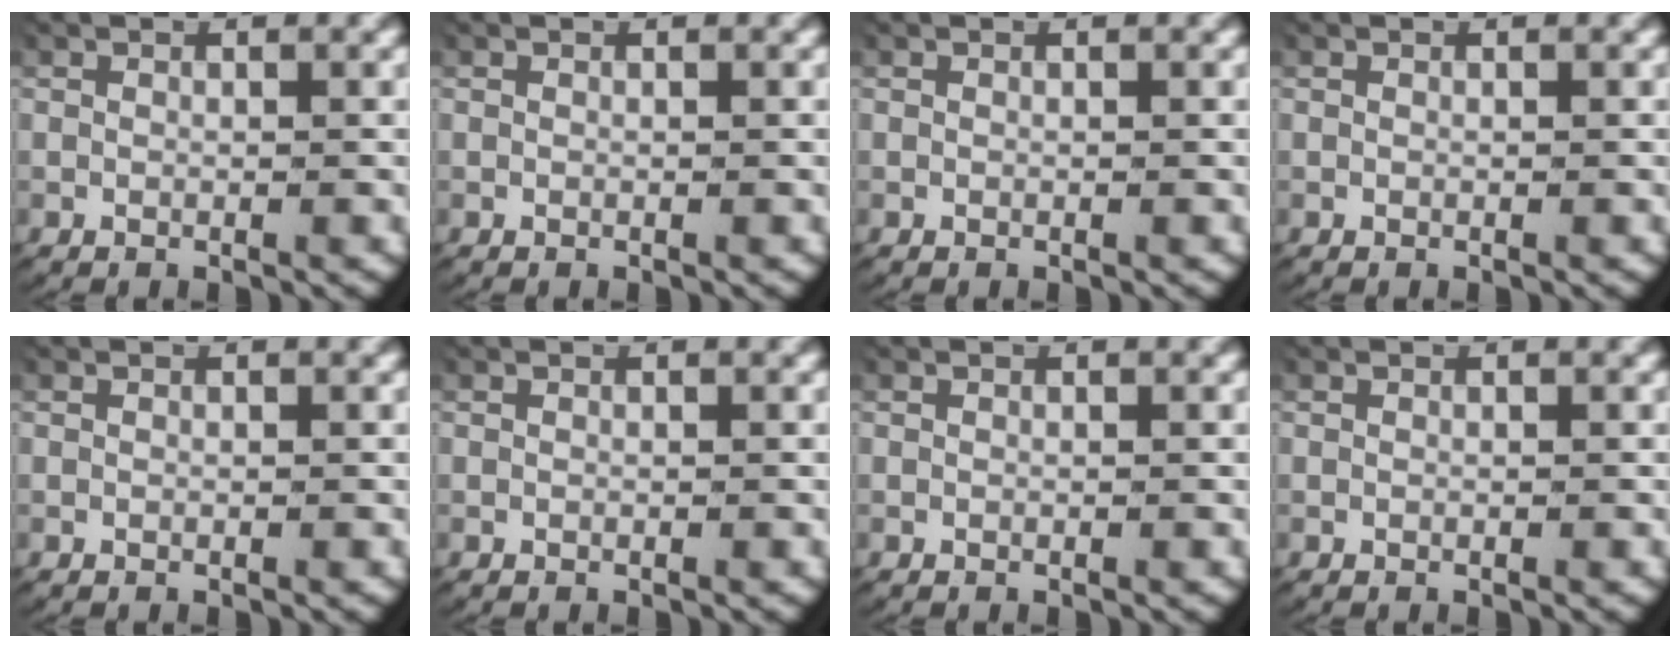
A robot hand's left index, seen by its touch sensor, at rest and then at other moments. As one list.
[{"total": 0.0}, {"total": 0.0}, {"total": 0.0}, {"total": 0.0}, {"total": 0.0}, {"total": 0.0}, {"total": 0.0}]